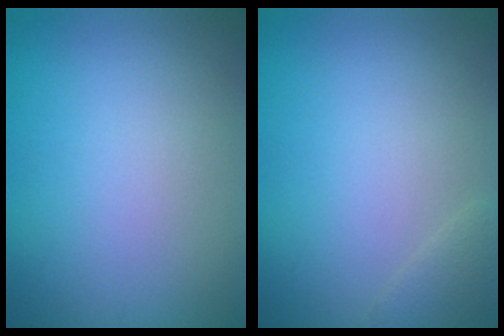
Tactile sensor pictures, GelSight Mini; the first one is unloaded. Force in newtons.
{"total": 1.1, "press": 1.1, "slide": 0.0}